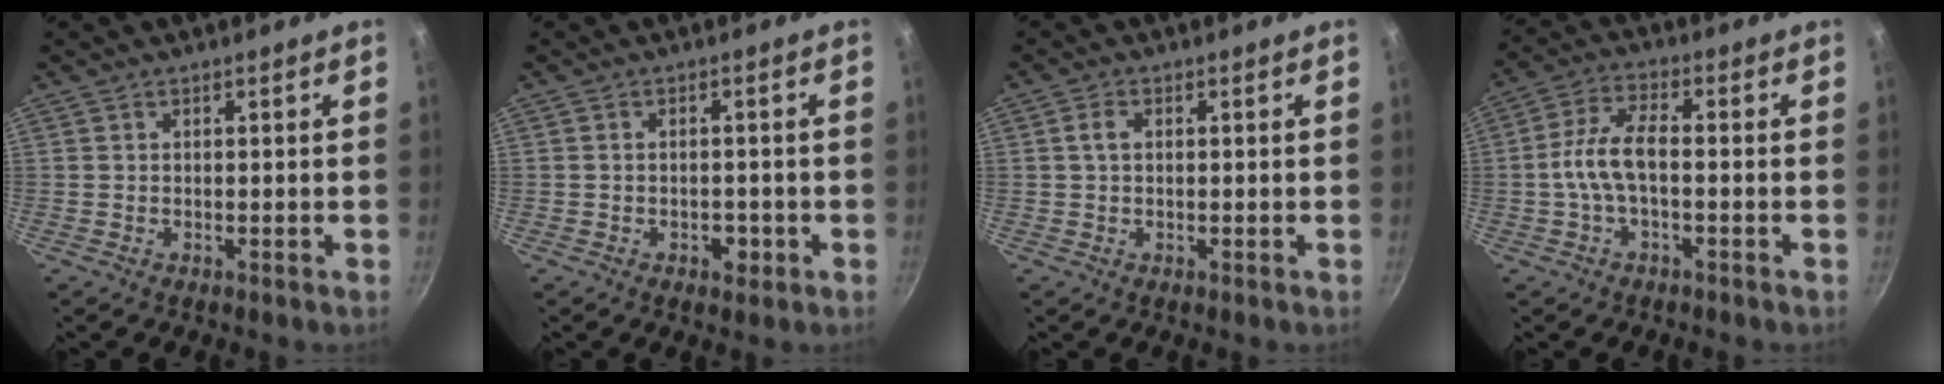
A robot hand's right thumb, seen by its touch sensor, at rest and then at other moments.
{"total": 2.8, "force": [-1.1, 1.8, 1.8], "torque": [-0.020, 0.008, -0.013]}
{"total": 2.2, "force": [0.3, 1.5, 1.6], "torque": [-0.025, 0.004, 0.006]}
{"total": 7.5, "force": [-1.3, 3.3, 6.7], "torque": [-0.140, 0.029, -0.035]}